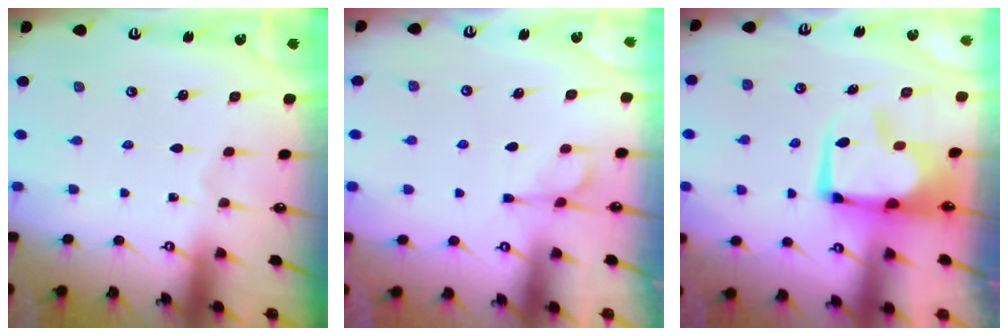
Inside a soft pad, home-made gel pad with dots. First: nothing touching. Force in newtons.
{"total": 1.6, "press": 1.0, "slide": 1.3}
{"total": 8.1, "press": 8.1, "slide": 0.9}